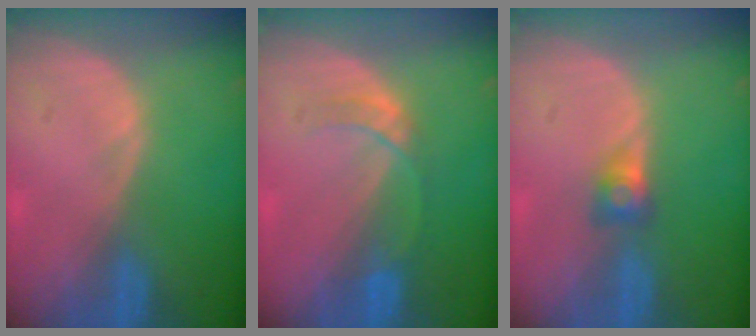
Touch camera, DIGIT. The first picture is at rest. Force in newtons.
{"total": 3.0, "press": 3.0, "slide": 0.3}
{"total": 2.6, "press": 2.3, "slide": 1.0}